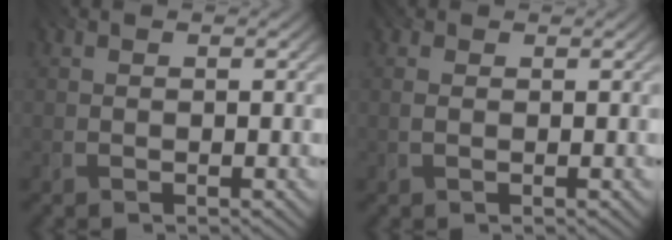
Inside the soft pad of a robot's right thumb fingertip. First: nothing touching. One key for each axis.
{"total": 1.6, "fx": 0.8, "fy": 0.9, "fz": 1.0, "tx": -0.026, "ty": 0.004, "tz": 0.007}